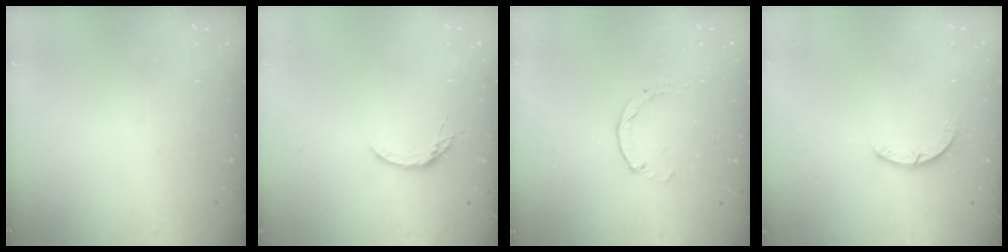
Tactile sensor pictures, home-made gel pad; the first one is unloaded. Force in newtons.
{"total": 4.3, "press": 4.3, "slide": 0.5}
{"total": 0.0}
{"total": 2.9, "press": 2.9, "slide": 0.4}